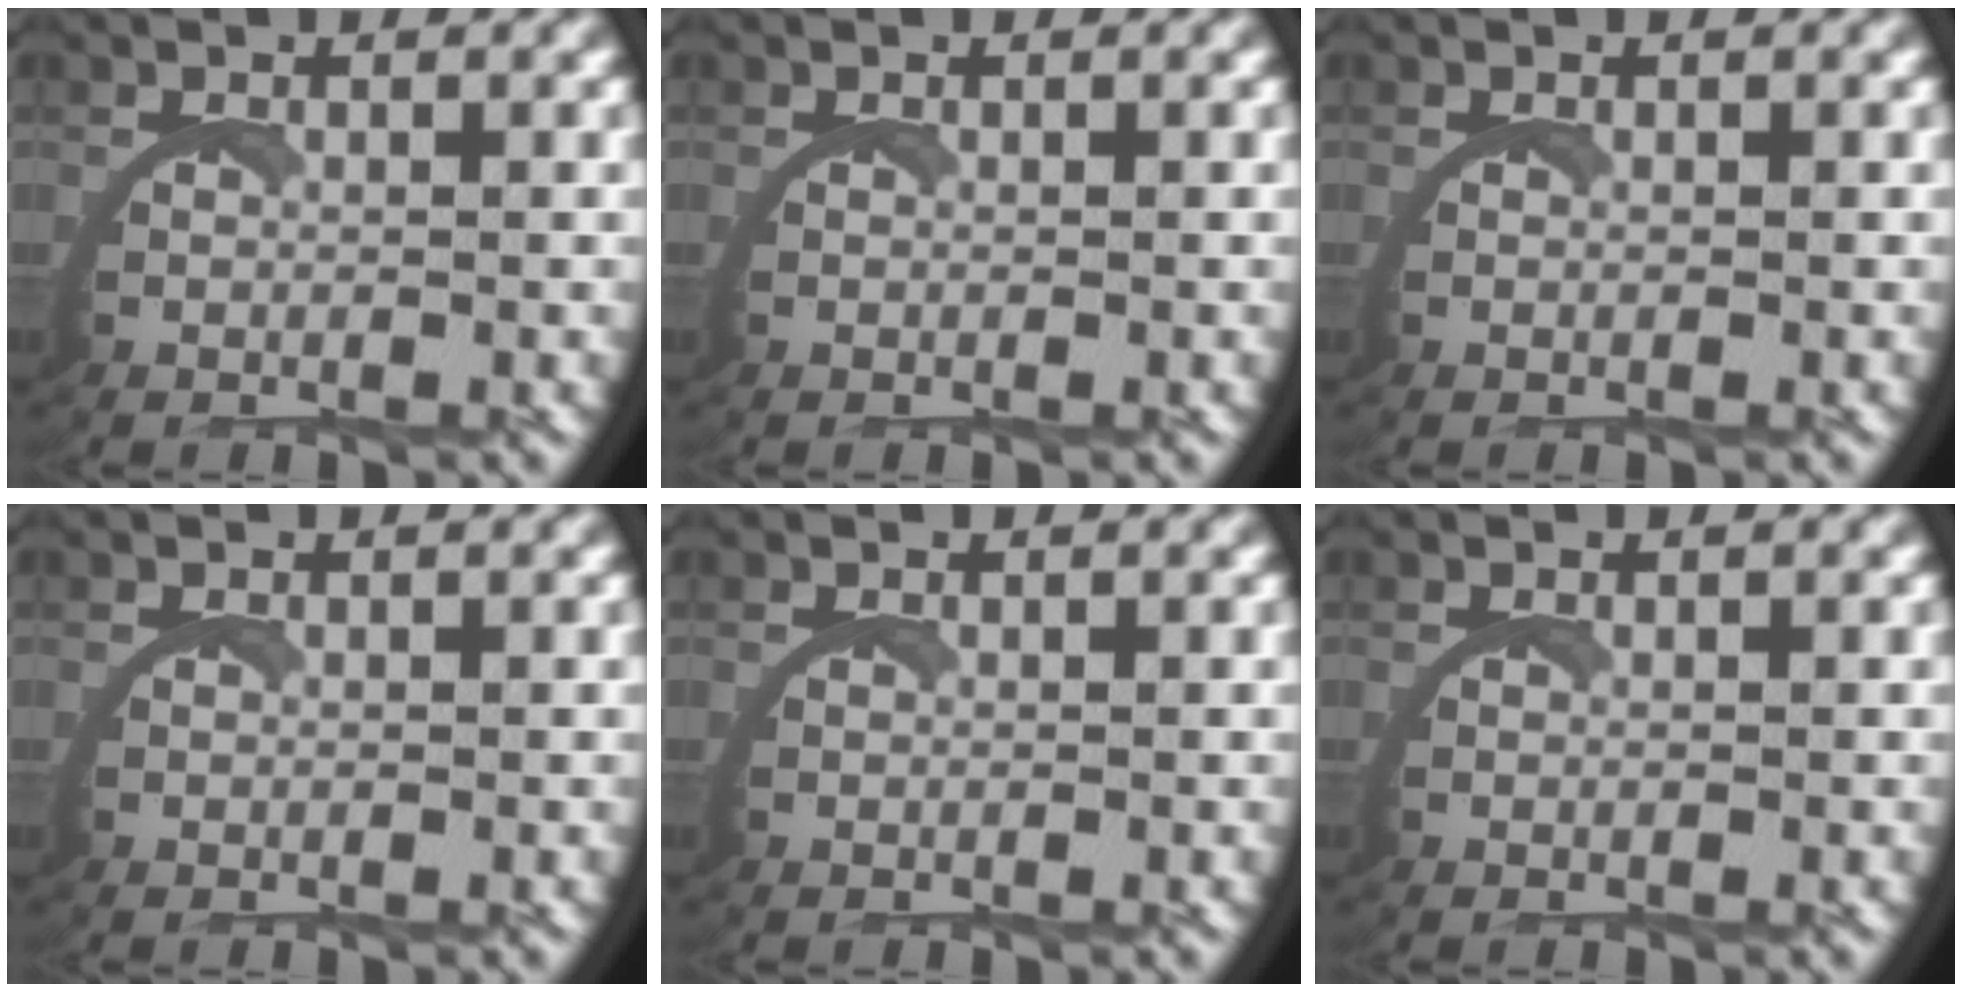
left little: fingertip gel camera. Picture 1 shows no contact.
{"total": 0.0}
{"total": 0.0}
{"total": 0.0}
{"total": 0.0}
{"total": 0.0}